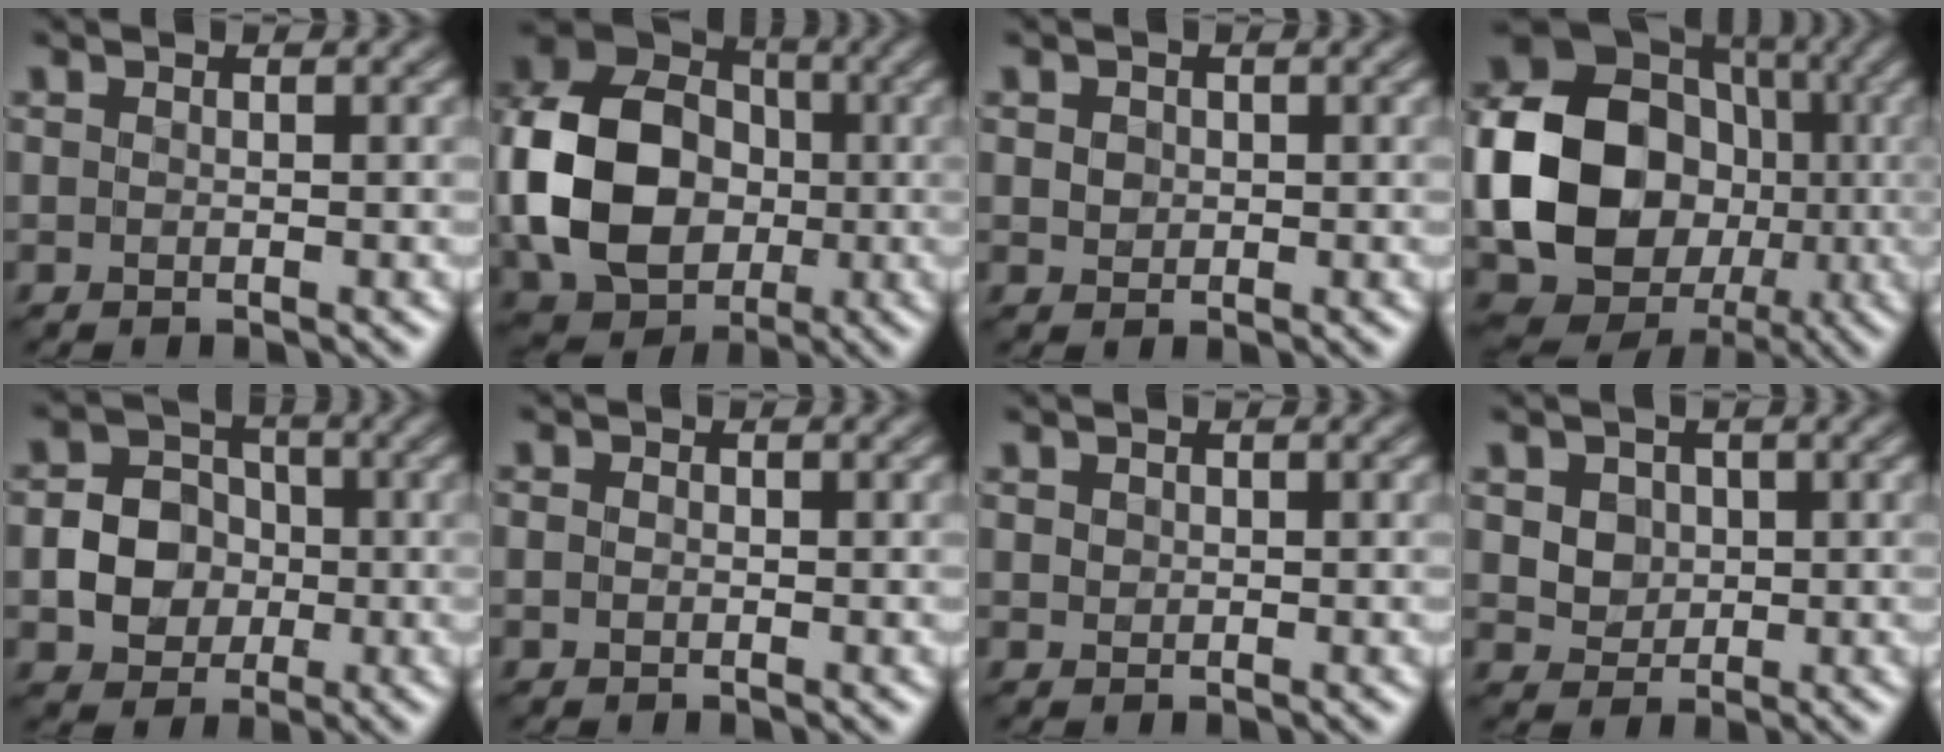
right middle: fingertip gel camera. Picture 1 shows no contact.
{"total": 12.6, "force": [-1.5, 9.8, 7.8], "torque": [-0.168, 0.007, -0.035]}
{"total": 1.3, "force": [0.2, 1.1, 0.6], "torque": [-0.014, 0.003, 0.005]}
{"total": 17.3, "force": [-1.9, 14.9, 8.6], "torque": [-0.163, -0.019, -0.054]}
{"total": 4.9, "force": [-1.1, 4.1, 2.5], "torque": [-0.042, 0.003, -0.025]}
{"total": 0.6, "force": [-0.2, 0.5, 0.3], "torque": [-0.007, -0.001, -0.008]}
{"total": 0.6, "force": [0.2, 0.5, 0.1], "torque": [-0.003, -0.001, 0.006]}
{"total": 4.3, "force": [1.4, 3.5, 2.1], "torque": [-0.049, 0.011, 0.026]}